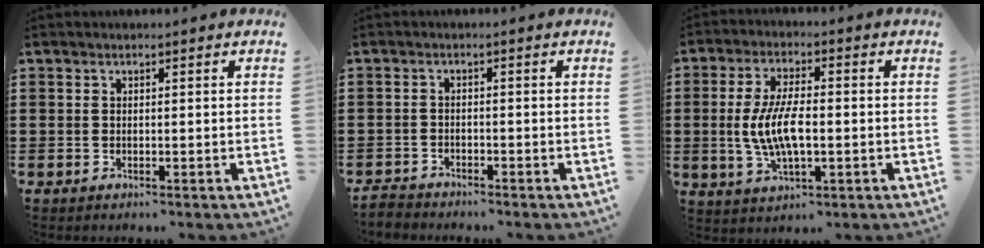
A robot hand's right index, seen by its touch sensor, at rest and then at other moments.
{"total": 1.7, "force": [-1.6, 0.3, -0.1], "torque": [-0.006, 0.002, -0.036]}
{"total": 8.2, "force": [-0.8, 3.2, 7.6], "torque": [-0.169, -0.005, -0.023]}